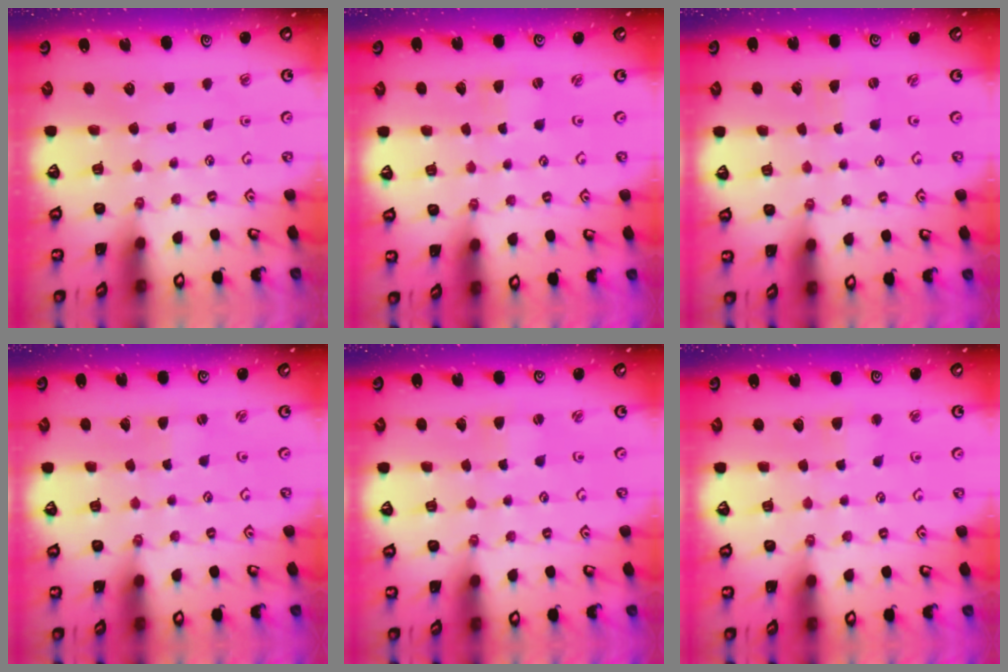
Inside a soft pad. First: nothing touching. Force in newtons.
{"total": 0.0}
{"total": 0.0}
{"total": 0.9, "press": 0.9, "slide": 0.2}
{"total": 1.7, "press": 1.7, "slide": 0.4}
{"total": 2.6, "press": 2.6, "slide": 0.4}